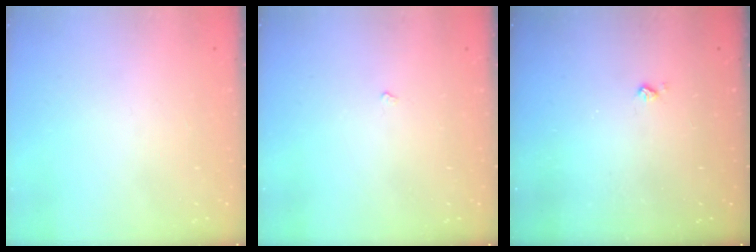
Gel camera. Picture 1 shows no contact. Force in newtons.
{"total": 2.2, "press": 2.1, "slide": 0.4}
{"total": 2.2, "press": 2.2, "slide": 0.4}